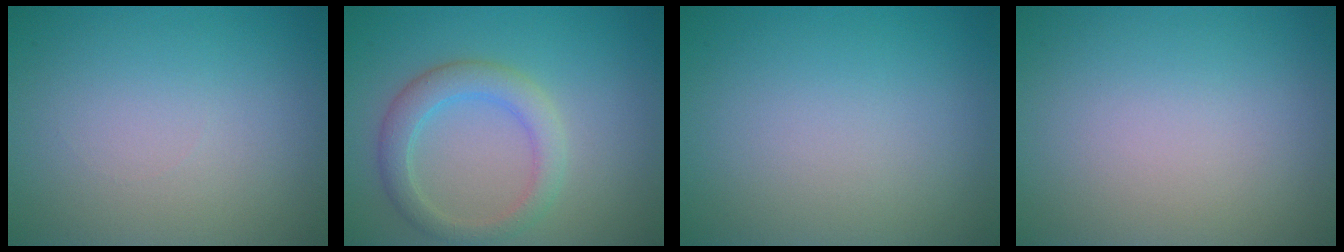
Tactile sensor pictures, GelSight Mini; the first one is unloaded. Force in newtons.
{"total": 3.4, "press": 3.4, "slide": 0.4}
{"total": 0.0}
{"total": 0.0}